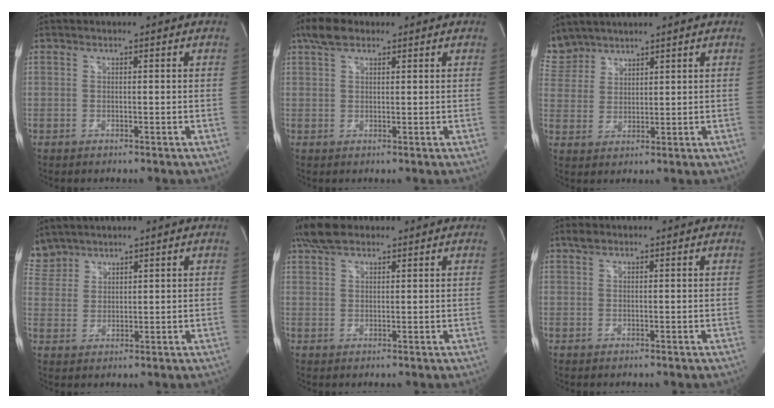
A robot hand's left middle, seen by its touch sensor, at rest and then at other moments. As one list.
[{"total": 3.9, "force": [2.7, 1.6, 2.3], "torque": [-0.057, 0.017, 0.054]}, {"total": 6.1, "force": [5.6, 2.4, -0.1], "torque": [-0.004, 0.012, 0.123]}, {"total": 5.1, "force": [4.7, 2.0, -0.1], "torque": [-0.007, 0.013, 0.106]}, {"total": 5.4, "force": [4.2, 2.1, 2.7], "torque": [-0.066, 0.022, 0.083]}, {"total": 1.1, "force": [0.8, 0.5, 0.5], "torque": [-0.016, 0.010, 0.016]}]